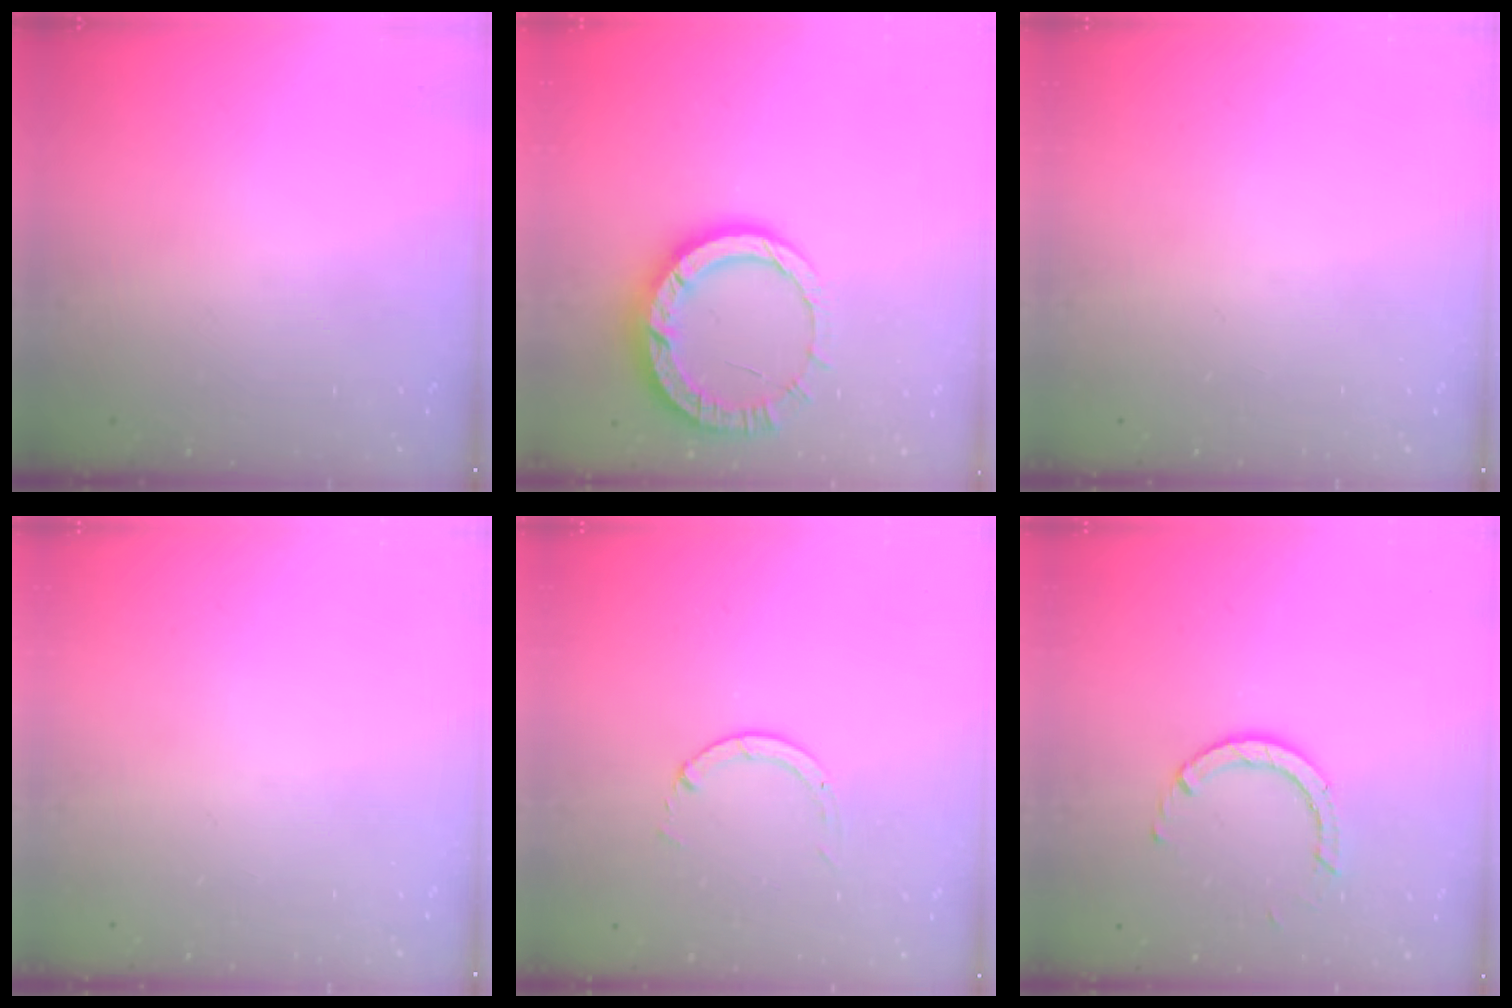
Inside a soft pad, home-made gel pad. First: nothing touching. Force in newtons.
{"total": 12.1, "press": 12.0, "slide": 1.2}
{"total": 0.0}
{"total": 0.0}
{"total": 1.3, "press": 1.2, "slide": 0.3}
{"total": 3.1, "press": 3.1, "slide": 0.1}